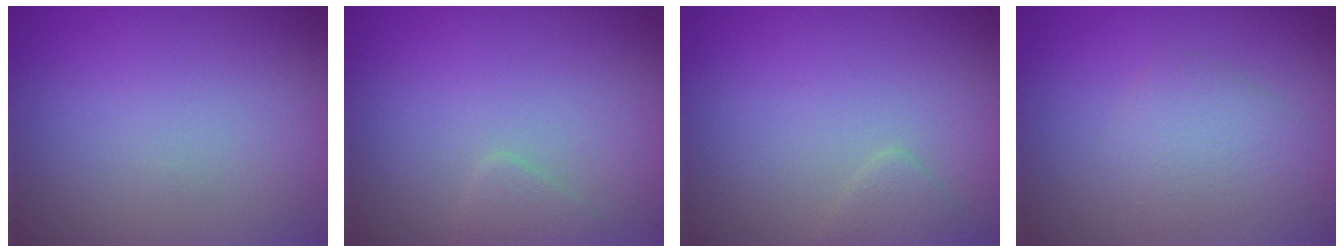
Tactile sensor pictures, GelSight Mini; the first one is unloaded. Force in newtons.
{"total": 1.2, "press": 1.1, "slide": 0.1}
{"total": 1.3, "press": 1.3, "slide": 0.0}
{"total": 2.4, "press": 2.4, "slide": 0.1}